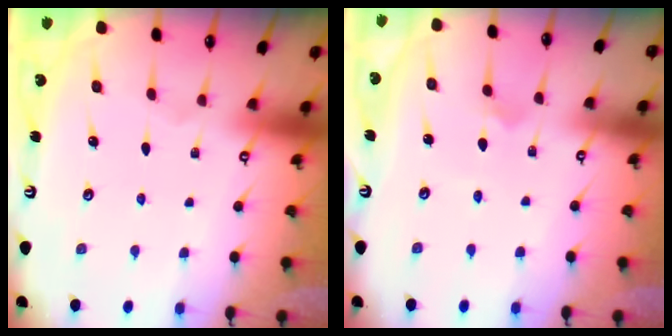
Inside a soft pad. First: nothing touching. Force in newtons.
{"total": 3.9, "press": 3.8, "slide": 0.4}